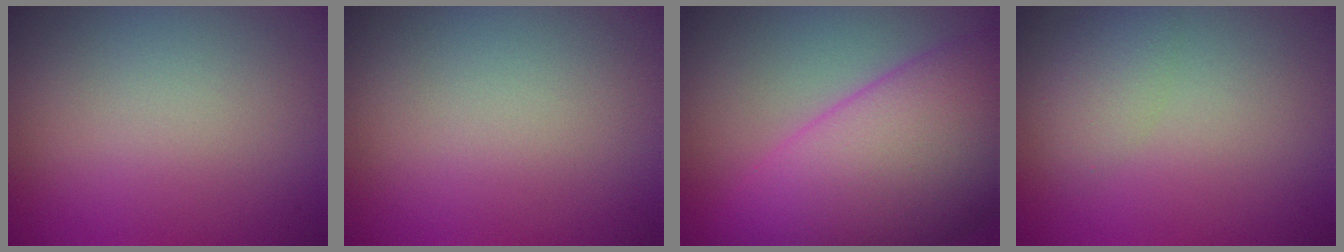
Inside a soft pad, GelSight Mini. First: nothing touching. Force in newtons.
{"total": 0.0}
{"total": 12.6, "press": 12.6, "slide": 0.4}
{"total": 2.1, "press": 2.1, "slide": 0.1}